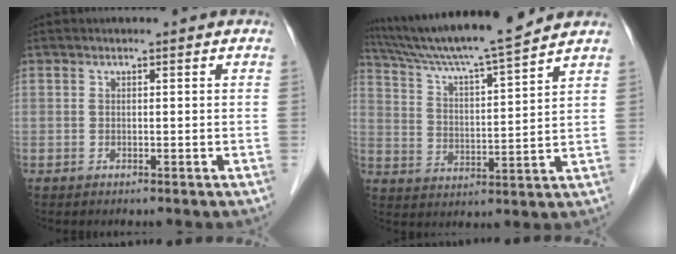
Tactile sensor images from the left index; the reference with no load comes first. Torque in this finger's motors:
{"motor_torque": [0.66, -0.73, 0.45, 0.09]}